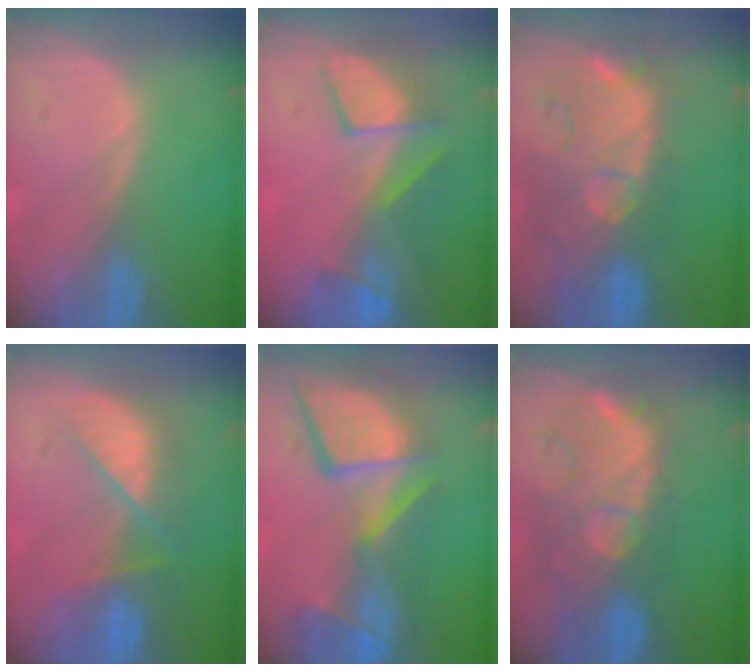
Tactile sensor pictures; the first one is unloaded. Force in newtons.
{"total": 7.7, "press": 7.3, "slide": 2.5}
{"total": 12.2, "press": 11.0, "slide": 5.4}
{"total": 7.5, "press": 7.1, "slide": 2.5}
{"total": 13.8, "press": 11.2, "slide": 8.1}
{"total": 11.1, "press": 10.3, "slide": 4.1}